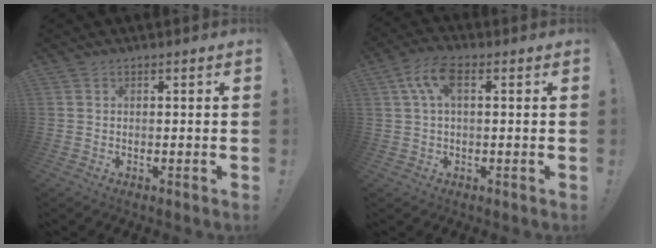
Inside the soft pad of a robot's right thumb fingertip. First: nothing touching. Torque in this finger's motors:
{"motor_torque": [0.02, 0.06, 0.21, -0.17, 0.00]}